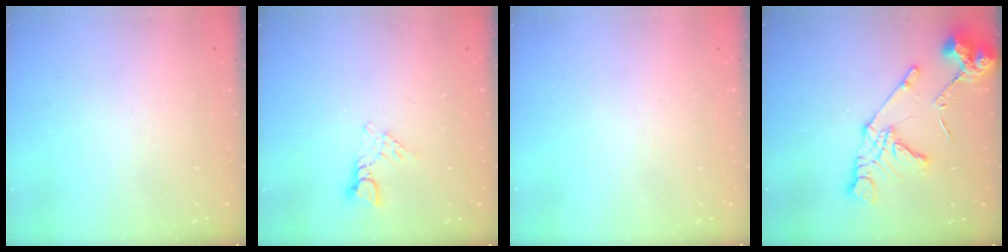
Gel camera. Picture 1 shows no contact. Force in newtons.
{"total": 3.2, "press": 3.2, "slide": 0.3}
{"total": 0.0}
{"total": 15.0, "press": 14.9, "slide": 1.9}